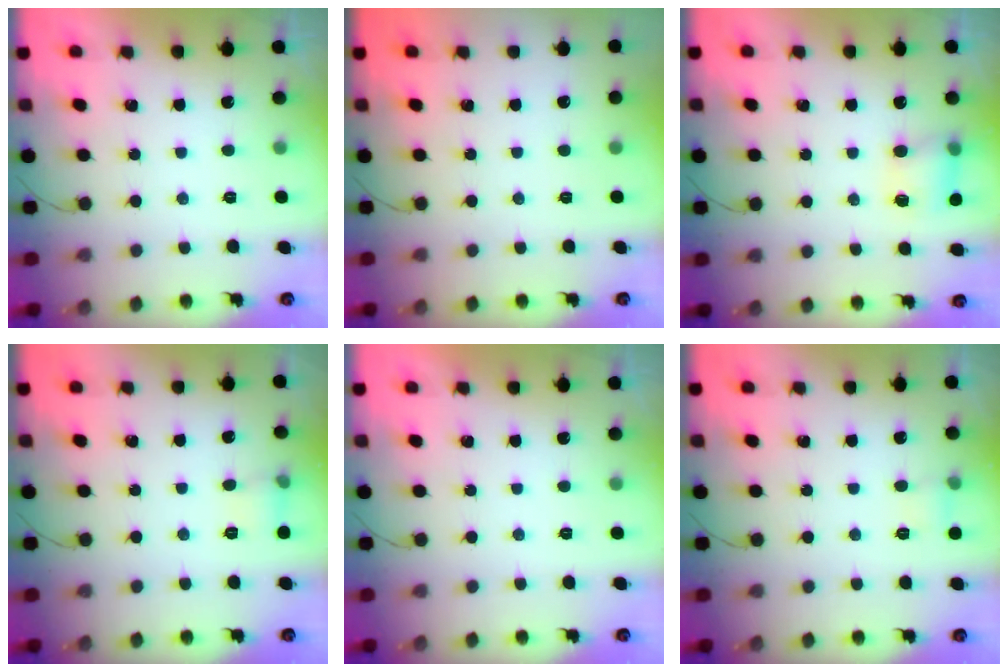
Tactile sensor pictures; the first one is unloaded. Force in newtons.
{"total": 0.0}
{"total": 5.4, "press": 5.3, "slide": 0.6}
{"total": 6.0, "press": 5.6, "slide": 2.0}
{"total": 0.0}
{"total": 3.8, "press": 3.6, "slide": 1.2}